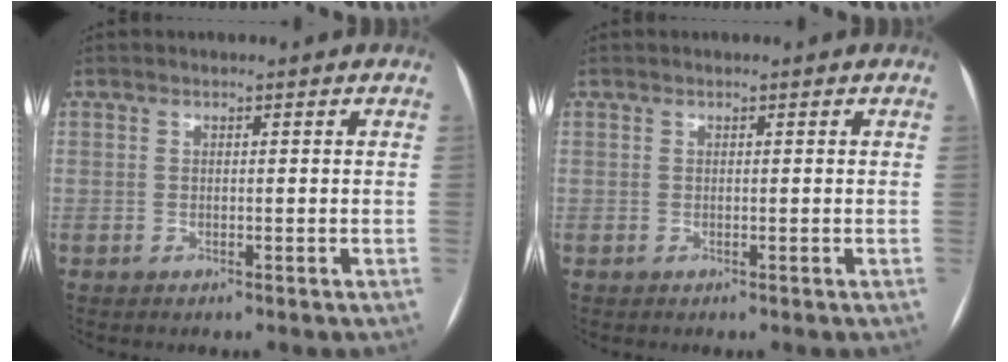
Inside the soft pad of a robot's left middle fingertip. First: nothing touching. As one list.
[{"total": 0.0}]